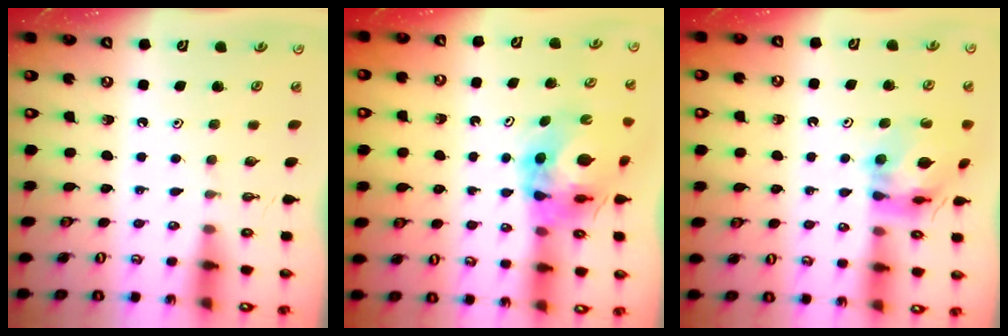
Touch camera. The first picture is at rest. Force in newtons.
{"total": 11.8, "press": 11.7, "slide": 1.3}
{"total": 11.4, "press": 11.3, "slide": 1.4}